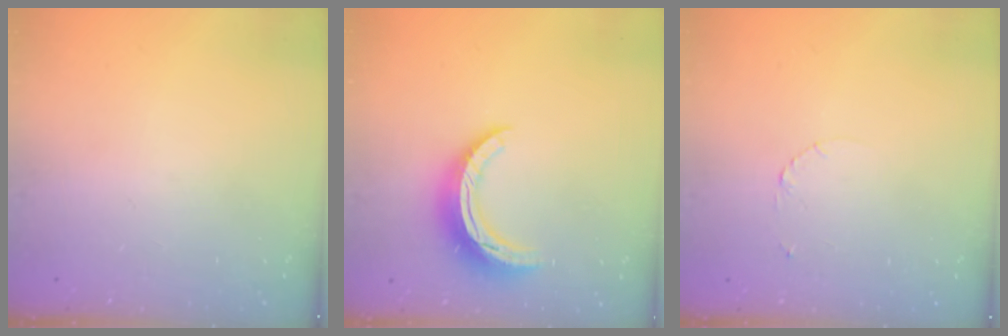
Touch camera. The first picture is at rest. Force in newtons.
{"total": 10.8, "press": 10.8, "slide": 0.5}
{"total": 1.6, "press": 1.6, "slide": 0.2}